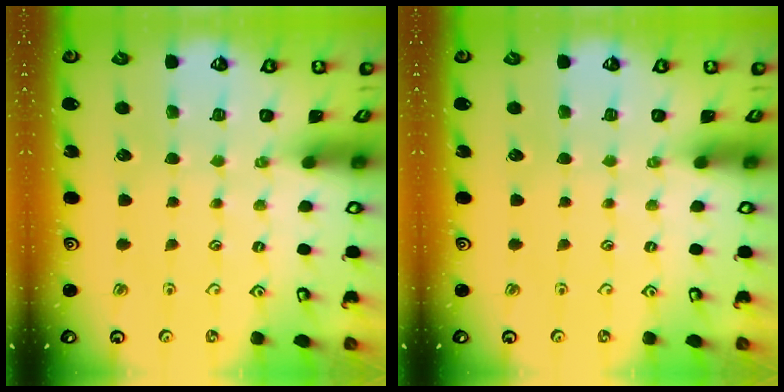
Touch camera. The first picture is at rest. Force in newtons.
{"total": 0.0}